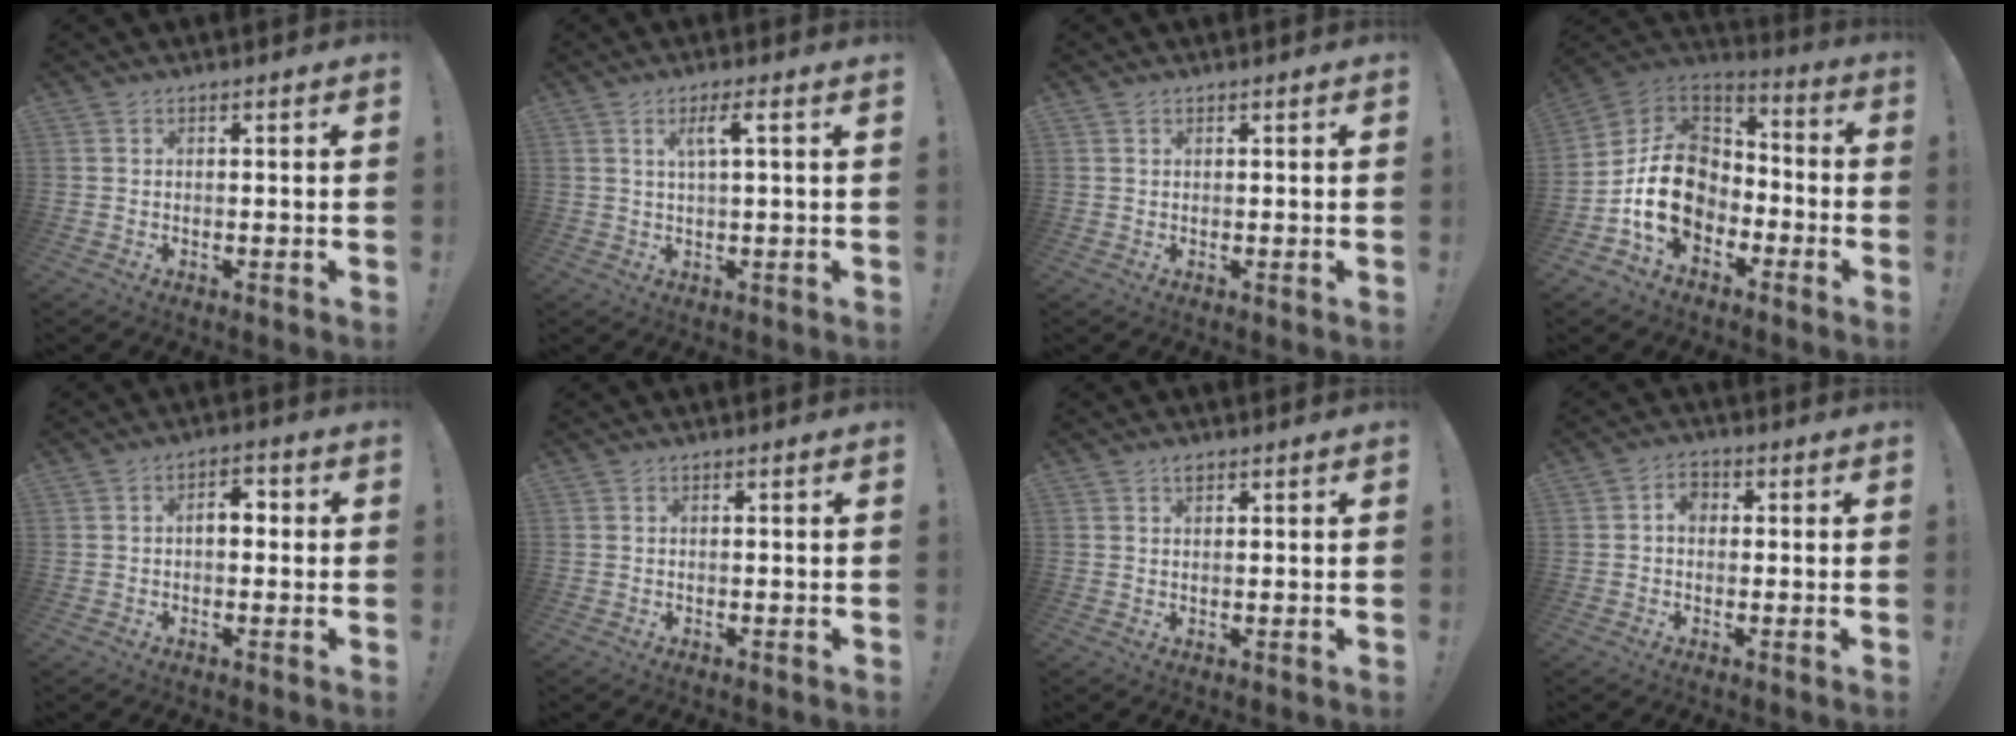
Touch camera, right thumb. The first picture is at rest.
{"total": 4.5, "force": [1.7, 0.0, 4.1], "torque": [-0.076, -0.001, 0.022]}
{"total": 0.6, "force": [0.5, 0.4, 0.0], "torque": [0.007, -0.004, 0.008]}
{"total": 17.5, "force": [-4.7, 13.5, 10.1], "torque": [-0.182, 0.029, -0.072]}
{"total": 5.1, "force": [0.0, 3.0, 4.0], "torque": [-0.055, 0.009, -0.007]}
{"total": 0.0}
{"total": 1.6, "force": [1.2, 0.5, 0.9], "torque": [-0.006, -0.005, 0.020]}
{"total": 4.1, "force": [0.2, 3.1, 2.7], "torque": [-0.039, 0.006, 0.003]}